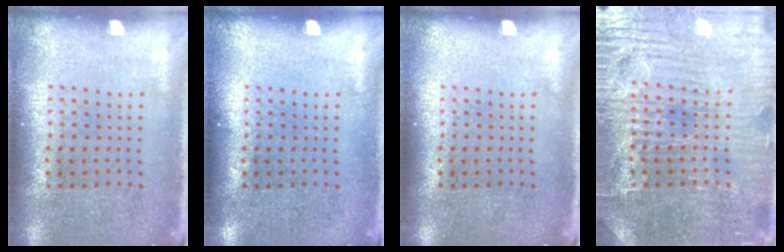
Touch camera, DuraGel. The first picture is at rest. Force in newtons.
{"total": 0.0}
{"total": 0.0}
{"total": 4.6, "press": 4.4, "slide": 1.2}